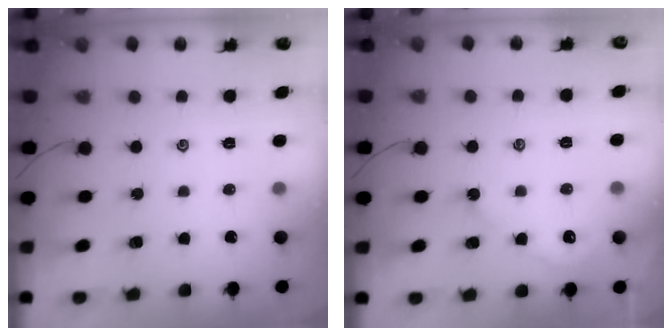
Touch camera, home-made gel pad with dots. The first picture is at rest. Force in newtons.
{"total": 2.5, "press": 2.4, "slide": 0.4}